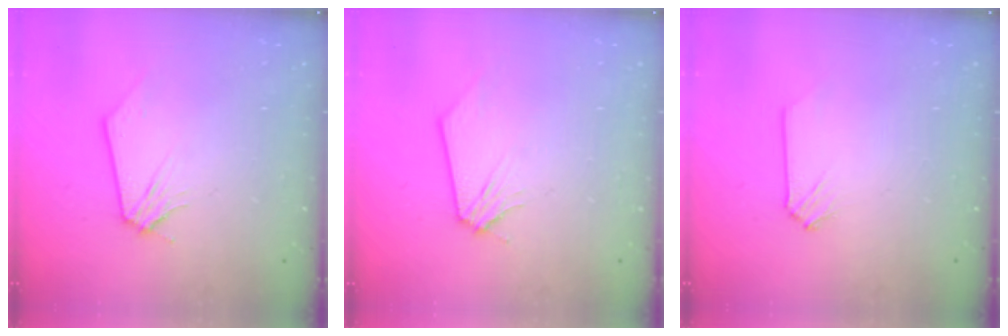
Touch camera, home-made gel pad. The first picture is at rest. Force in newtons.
{"total": 0.0}
{"total": 0.0}